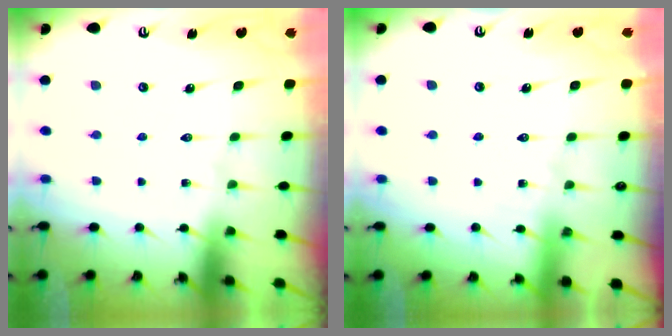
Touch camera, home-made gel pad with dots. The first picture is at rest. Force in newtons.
{"total": 3.4, "press": 3.4, "slide": 0.4}